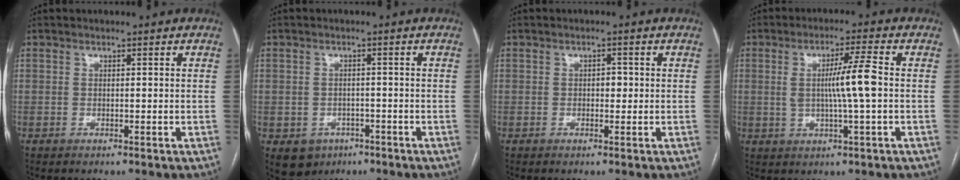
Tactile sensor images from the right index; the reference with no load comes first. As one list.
[{"total": 4.9, "force": [-2.3, 4.1, 1.2], "torque": [-0.019, 0.003, -0.025]}, {"total": 1.7, "force": [0.0, 1.0, 1.3], "torque": [-0.017, 0.003, -0.001]}, {"total": 7.1, "force": [0.3, -0.3, 7.1], "torque": [-0.127, 0.000, 0.005]}]